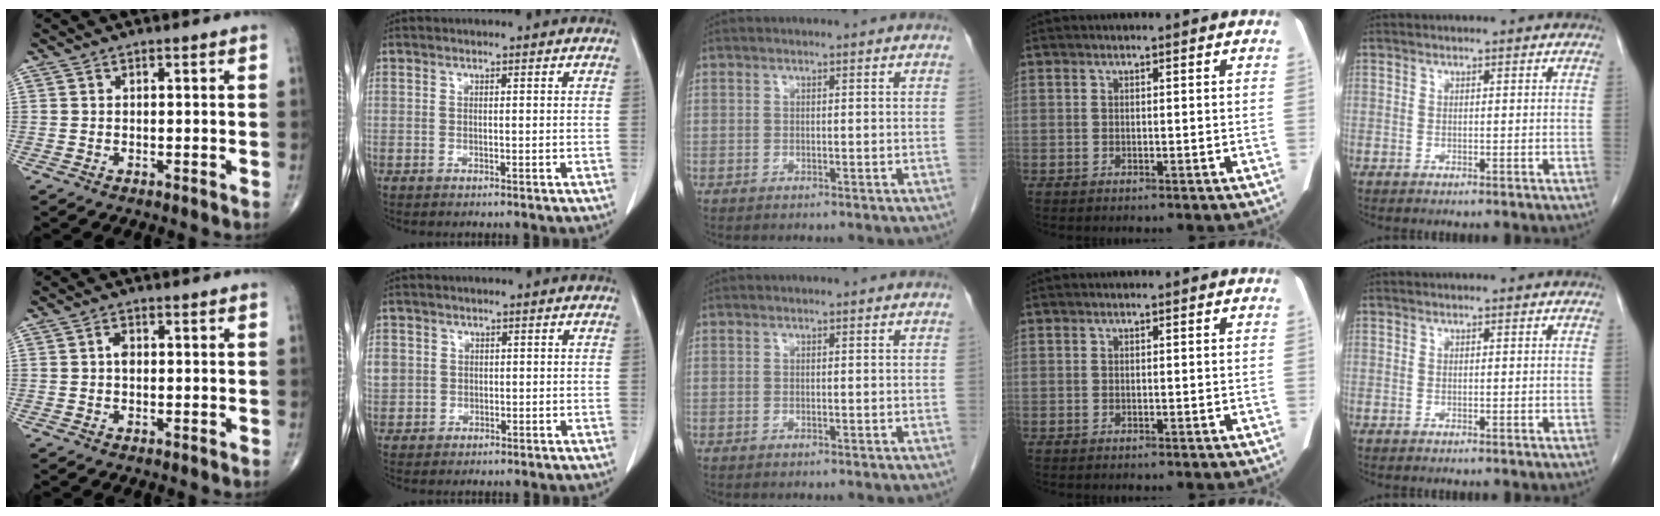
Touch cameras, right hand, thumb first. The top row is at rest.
{"thumb": {"total": 1.9, "force": [0.1, 1.2, 1.4], "torque": [-0.020, 0.003, -0.003]}, "index": {"total": 4.5, "force": [0.9, 4.2, 1.0], "torque": [-0.031, 0.007, 0.027]}}